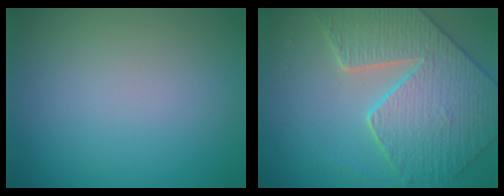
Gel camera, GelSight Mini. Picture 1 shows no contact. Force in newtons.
{"total": 6.0, "press": 5.4, "slide": 2.6}